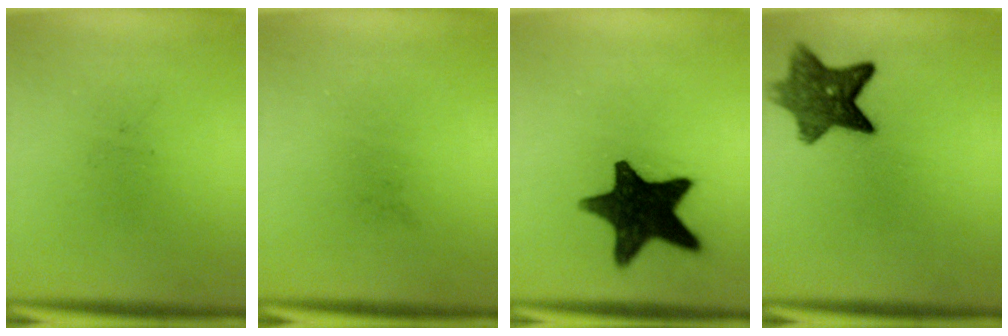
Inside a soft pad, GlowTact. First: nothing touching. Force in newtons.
{"total": 0.0}
{"total": 16.4}
{"total": 8.9}